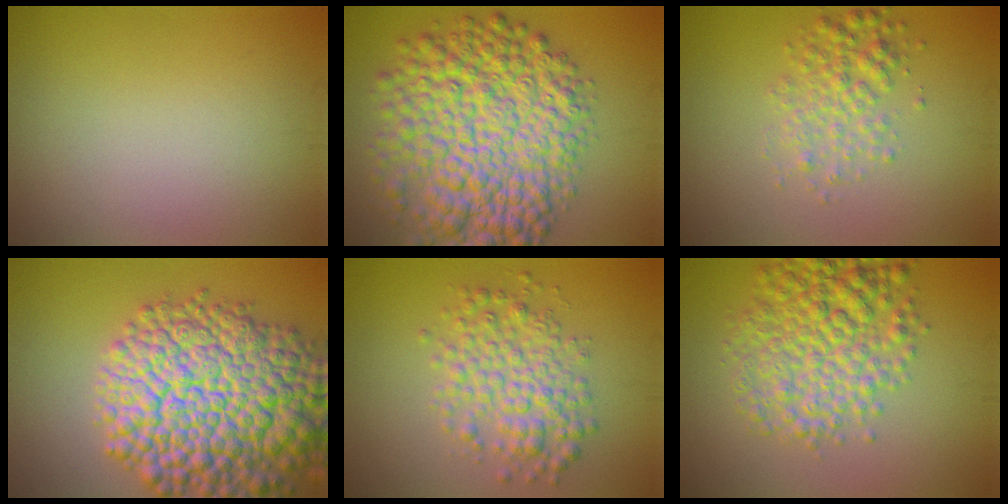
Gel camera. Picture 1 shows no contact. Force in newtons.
{"total": 12.0, "press": 12.0, "slide": 0.2}
{"total": 3.0, "press": 3.0, "slide": 0.1}
{"total": 14.4, "press": 14.4, "slide": 0.7}
{"total": 4.5, "press": 4.5, "slide": 0.1}
{"total": 7.1, "press": 7.1, "slide": 0.2}